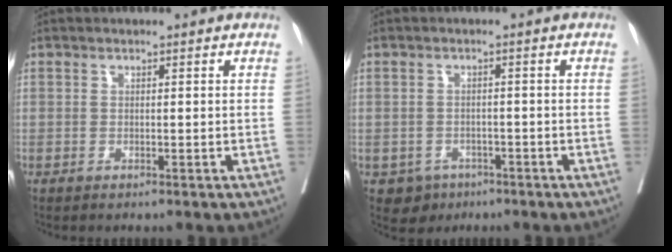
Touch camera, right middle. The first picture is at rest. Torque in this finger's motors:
{"motor_torque": [0.26, -0.36, 0.02, 0.00]}